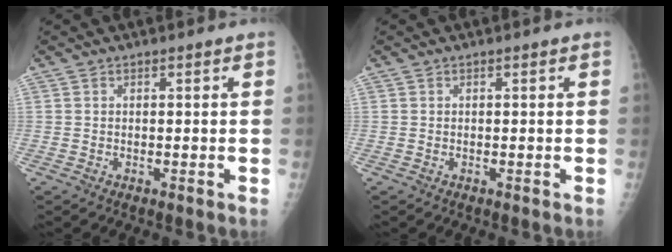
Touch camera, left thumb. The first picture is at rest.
{"total": 0.0}